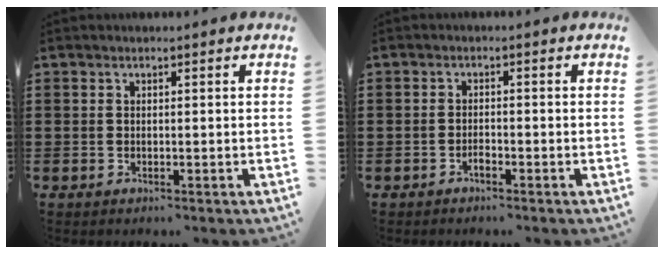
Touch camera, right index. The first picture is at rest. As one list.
[{"total": 1.2, "force": [-1.0, 0.4, 0.6], "torque": [-0.015, -0.002, -0.018]}]